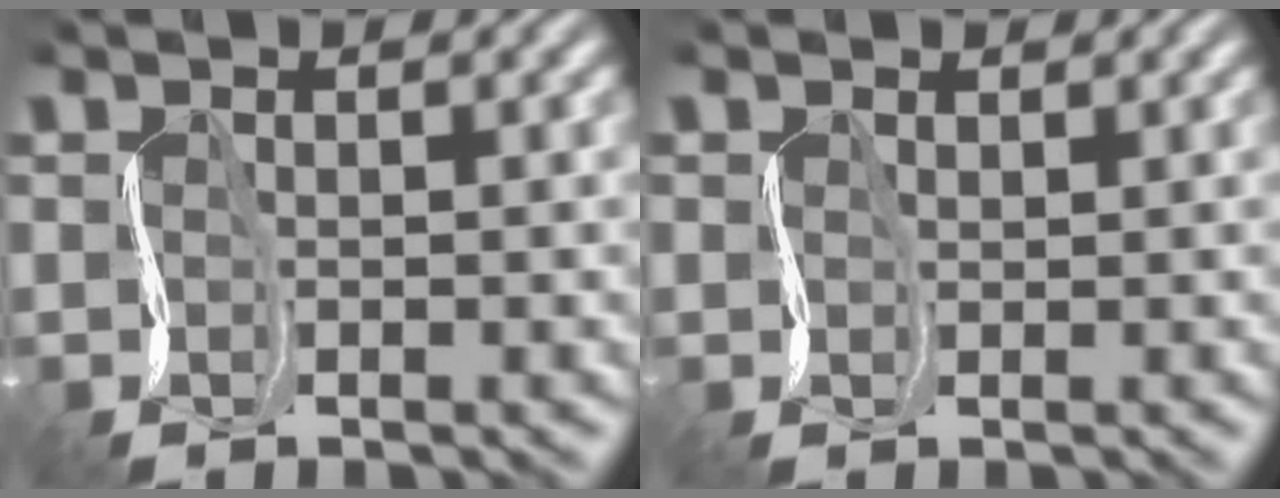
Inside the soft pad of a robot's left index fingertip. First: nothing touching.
{"total": 1.4, "force": [0.8, 1.1, -0.1], "torque": [-0.011, 0.012, 0.007]}